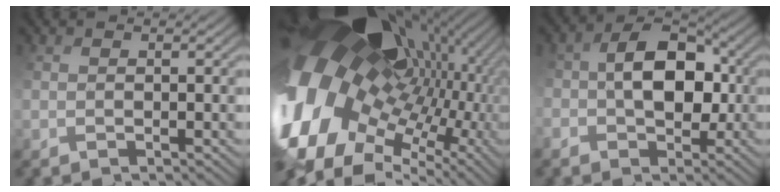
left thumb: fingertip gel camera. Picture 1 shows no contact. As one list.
[{"total": 19.2, "force": [2.3, 13.2, 13.8], "torque": [-0.295, -0.014, 0.068]}, {"total": 7.8, "force": [0.0, 5.2, 5.8], "torque": [-0.099, 0.009, 0.001]}]